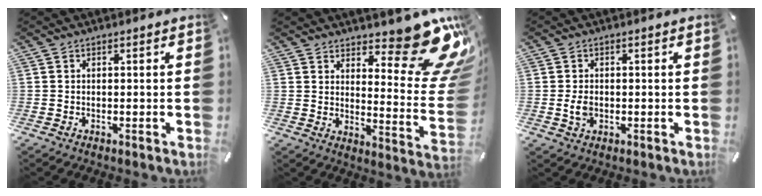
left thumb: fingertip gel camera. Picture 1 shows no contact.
{"total": 16.5, "force": [11.6, 6.9, 9.5], "torque": [-0.101, -0.107, 0.198]}
{"total": 3.3, "force": [-0.3, 2.4, 2.3], "torque": [-0.040, 0.000, -0.009]}